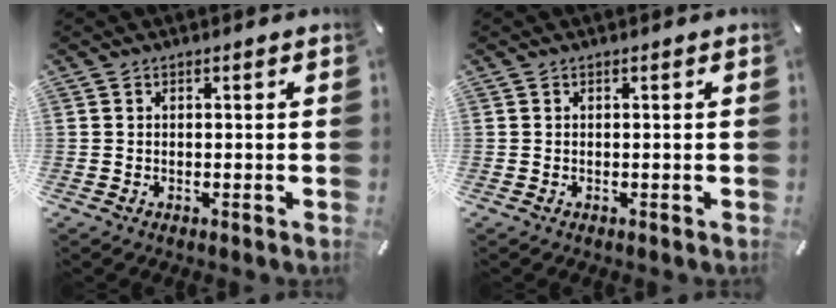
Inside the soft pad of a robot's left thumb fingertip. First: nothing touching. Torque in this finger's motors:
{"motor_torque": [-0.01, 0.00, 0.05, 0.06, 0.00]}